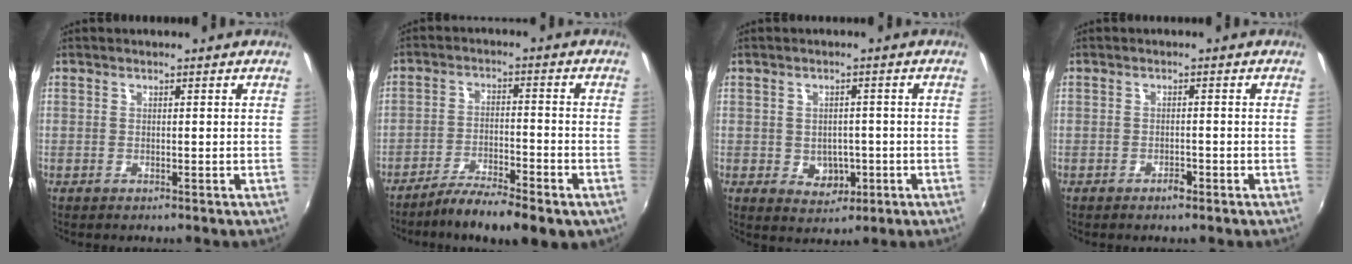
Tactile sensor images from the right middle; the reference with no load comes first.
{"total": 10.3, "force": [-7.7, 2.5, 6.4], "torque": [-0.125, -0.022, -0.126]}
{"total": 5.0, "force": [-1.2, 4.2, 2.4], "torque": [-0.047, -0.003, -0.007]}
{"total": 1.4, "force": [-1.2, 0.7, 0.5], "torque": [-0.009, -0.002, -0.019]}